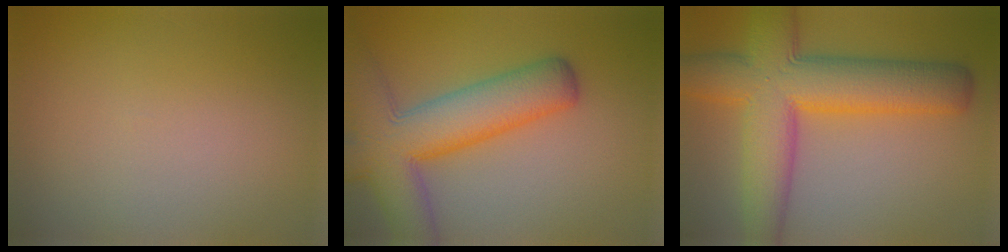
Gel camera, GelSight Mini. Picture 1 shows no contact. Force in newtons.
{"total": 10.0, "press": 10.0, "slide": 0.6}
{"total": 11.1, "press": 11.1, "slide": 0.3}